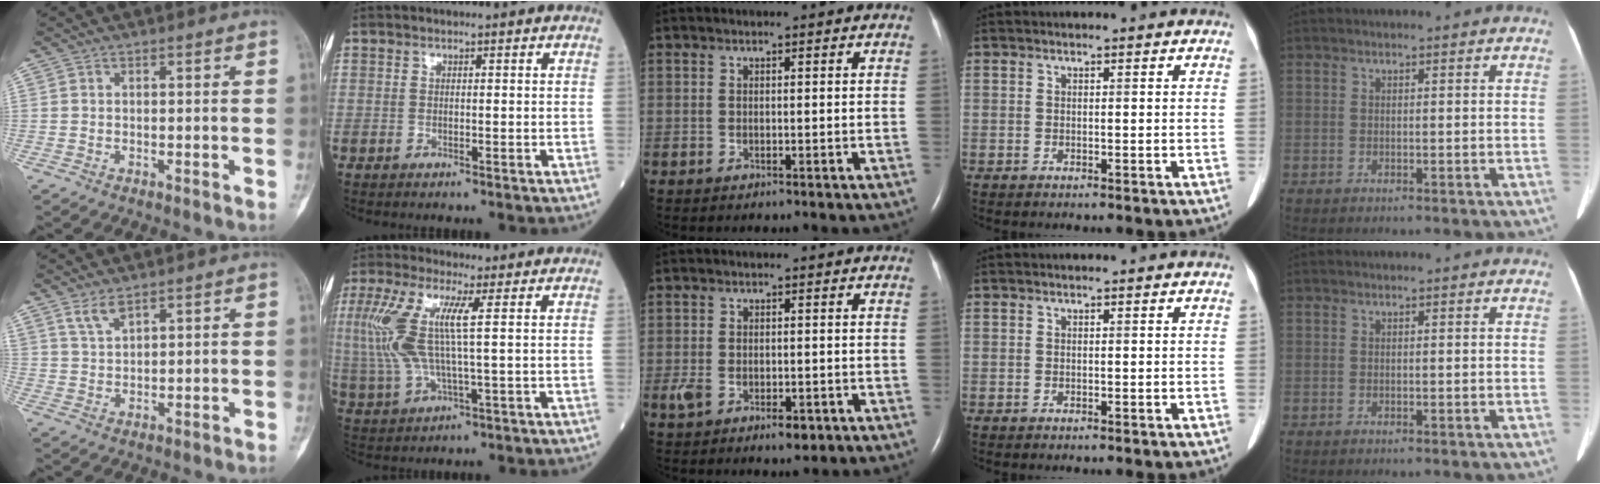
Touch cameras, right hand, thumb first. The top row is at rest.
{"thumb": {"total": 3.4, "force": [2.7, 1.1, 1.9], "torque": [-0.036, -0.016, 0.059]}, "index": {"total": 10.6, "force": [2.0, 1.8, 10.3], "torque": [-0.253, 0.013, 0.037]}, "middle": {"total": 4.9, "force": [-2.0, 2.5, 3.7], "torque": [-0.070, -0.003, -0.022]}}